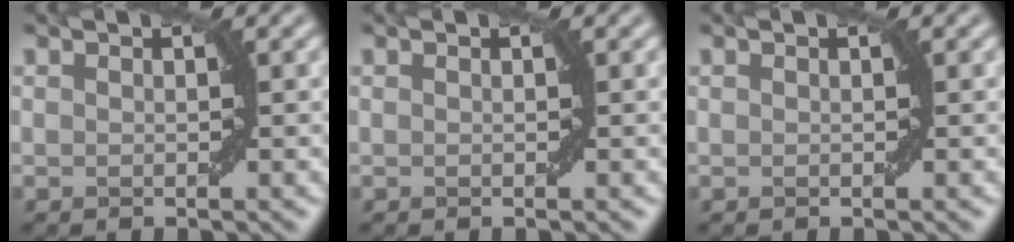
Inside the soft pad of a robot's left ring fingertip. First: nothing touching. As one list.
[{"total": 0.0}, {"total": 0.0}]